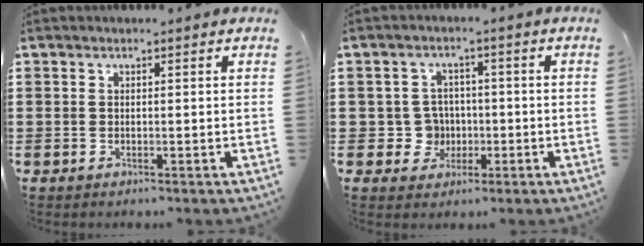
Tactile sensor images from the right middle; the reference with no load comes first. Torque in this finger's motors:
{"motor_torque": [0.18, -0.11, 0.00, -0.01]}